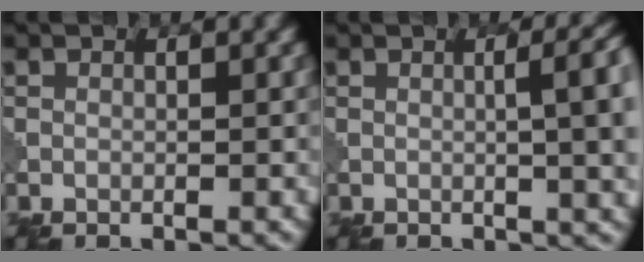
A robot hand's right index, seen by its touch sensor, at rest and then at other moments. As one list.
[{"total": 8.3, "force": [0.4, 3.6, 7.5], "torque": [-0.040, 0.020, 0.003]}]